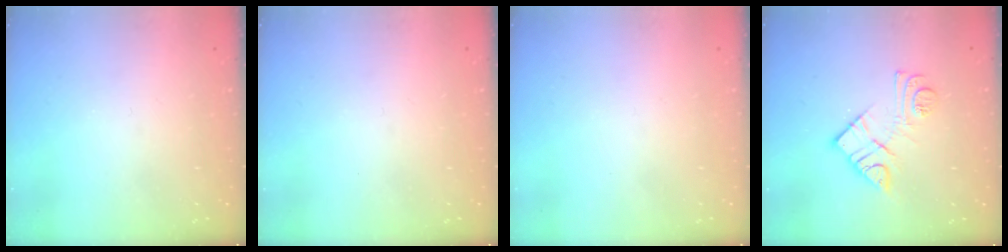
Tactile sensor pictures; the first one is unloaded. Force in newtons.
{"total": 0.0}
{"total": 3.5, "press": 3.4, "slide": 0.4}
{"total": 11.1, "press": 11.0, "slide": 0.8}